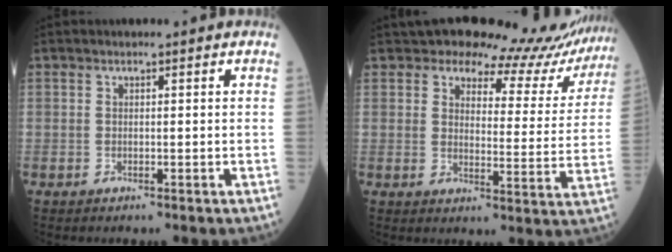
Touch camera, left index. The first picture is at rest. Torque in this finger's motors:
{"motor_torque": [1.22, -0.92, 0.18, 0.02]}